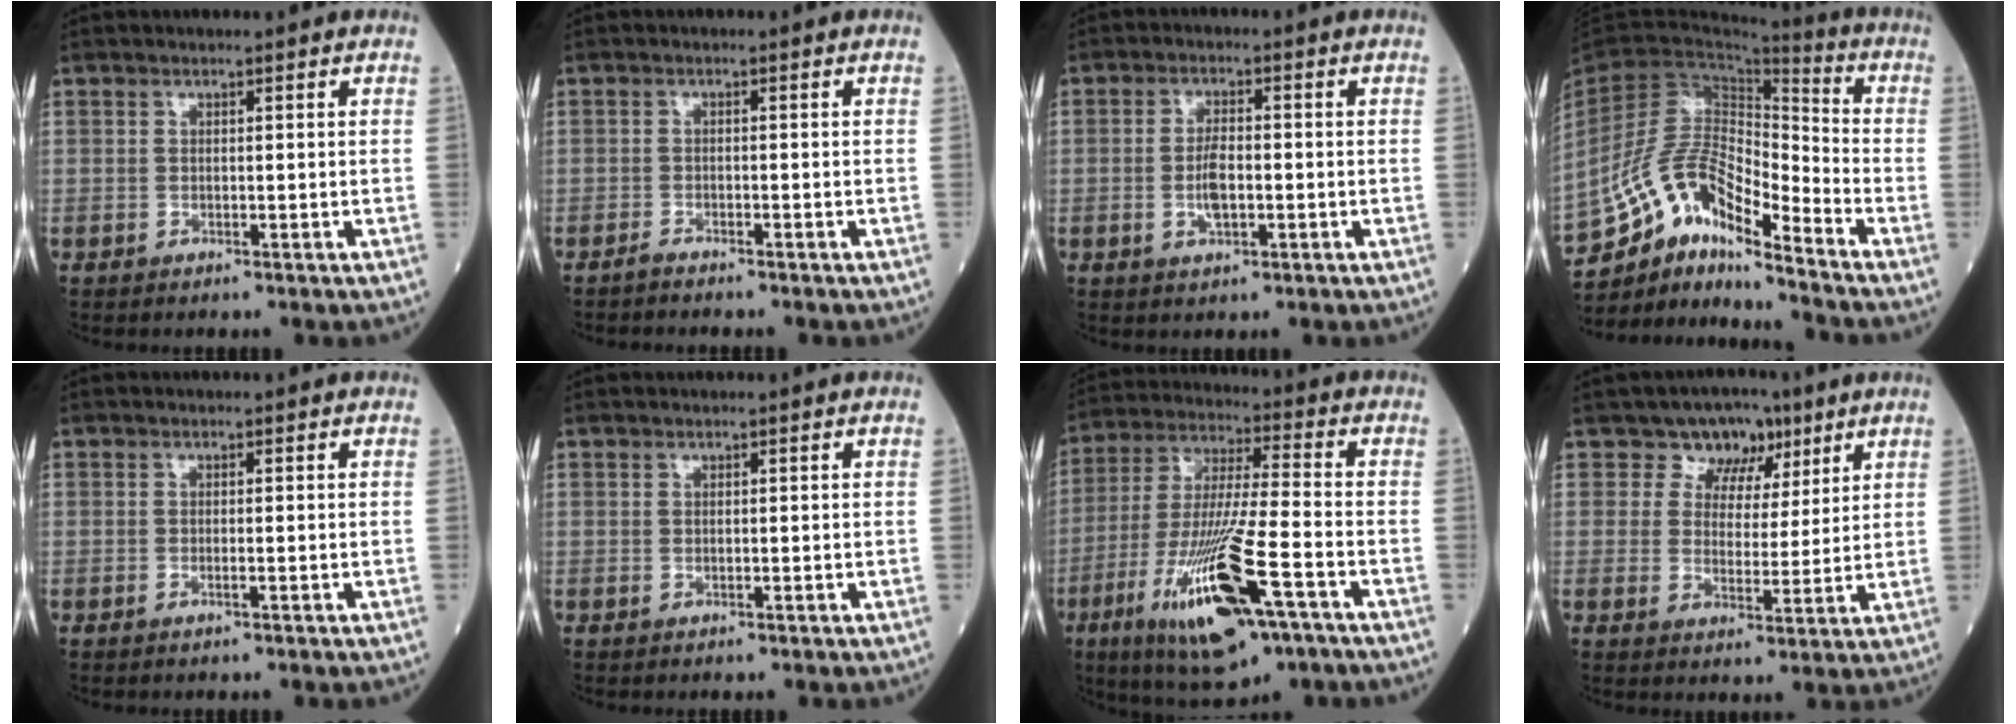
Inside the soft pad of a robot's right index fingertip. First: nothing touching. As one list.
[{"total": 1.3, "force": [-1.2, 0.0, 0.4], "torque": [-0.014, -0.002, -0.019]}, {"total": 3.9, "force": [-0.8, 1.4, 3.6], "torque": [-0.071, 0.000, -0.016]}, {"total": 14.9, "force": [-12.2, 2.8, 8.0], "torque": [-0.161, 0.028, -0.229]}, {"total": 0.6, "force": [-0.3, 0.0, 0.6], "torque": [-0.015, -0.001, -0.004]}, {"total": 0.0}, {"total": 19.1, "force": [-8.5, 2.7, 16.8], "torque": [-0.349, -0.038, -0.146]}, {"total": 6.4, "force": [4.0, 4.8, 1.4], "torque": [-0.004, 0.009, 0.061]}]